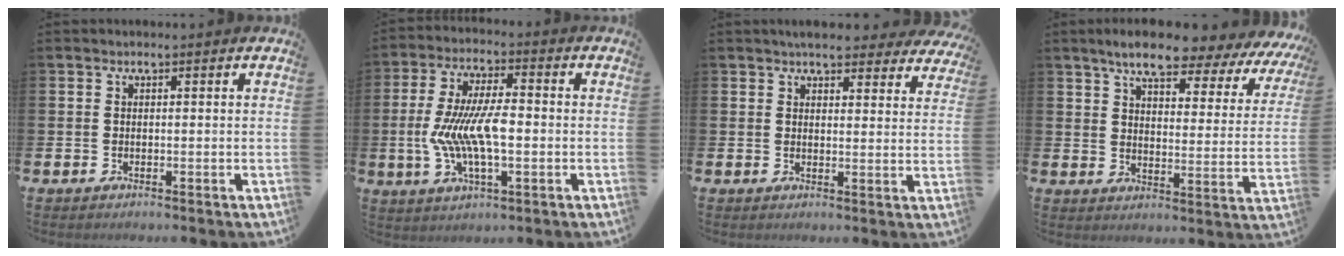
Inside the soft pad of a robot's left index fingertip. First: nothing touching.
{"total": 9.0, "force": [-1.2, 3.3, 8.3], "torque": [-0.180, -0.005, -0.024]}
{"total": 4.9, "force": [4.6, 1.3, 1.2], "torque": [-0.022, -0.018, 0.082]}
{"total": 7.9, "force": [6.9, 1.4, 3.4], "torque": [-0.078, -0.052, 0.111]}